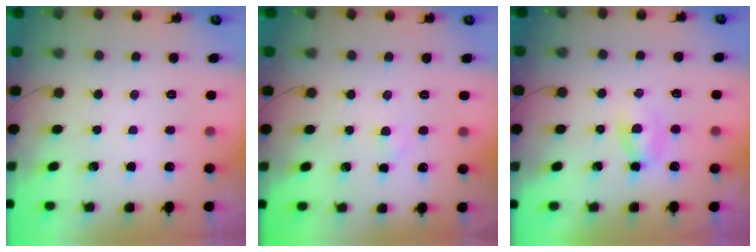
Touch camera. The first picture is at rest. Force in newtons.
{"total": 1.5, "press": 1.4, "slide": 0.7}
{"total": 2.2, "press": 2.0, "slide": 0.9}